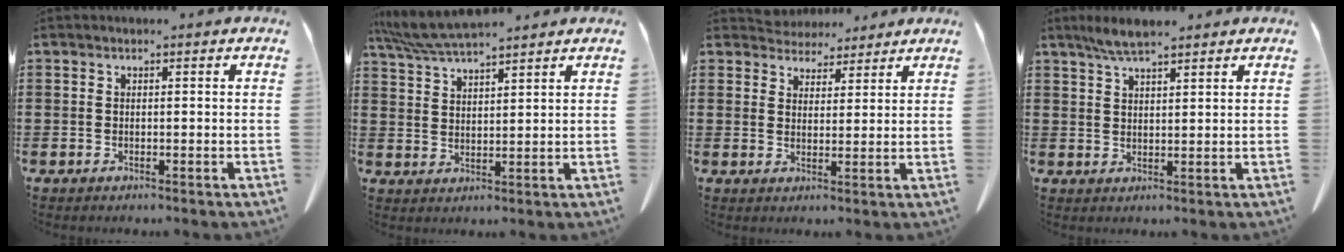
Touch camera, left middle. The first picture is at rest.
{"total": 6.0, "force": [5.3, 0.8, 2.8], "torque": [-0.069, -0.016, 0.099]}
{"total": 4.1, "force": [3.8, 1.3, -0.3], "torque": [-0.010, -0.011, 0.074]}
{"total": 4.1, "force": [3.2, 0.9, 2.4], "torque": [-0.054, -0.002, 0.059]}